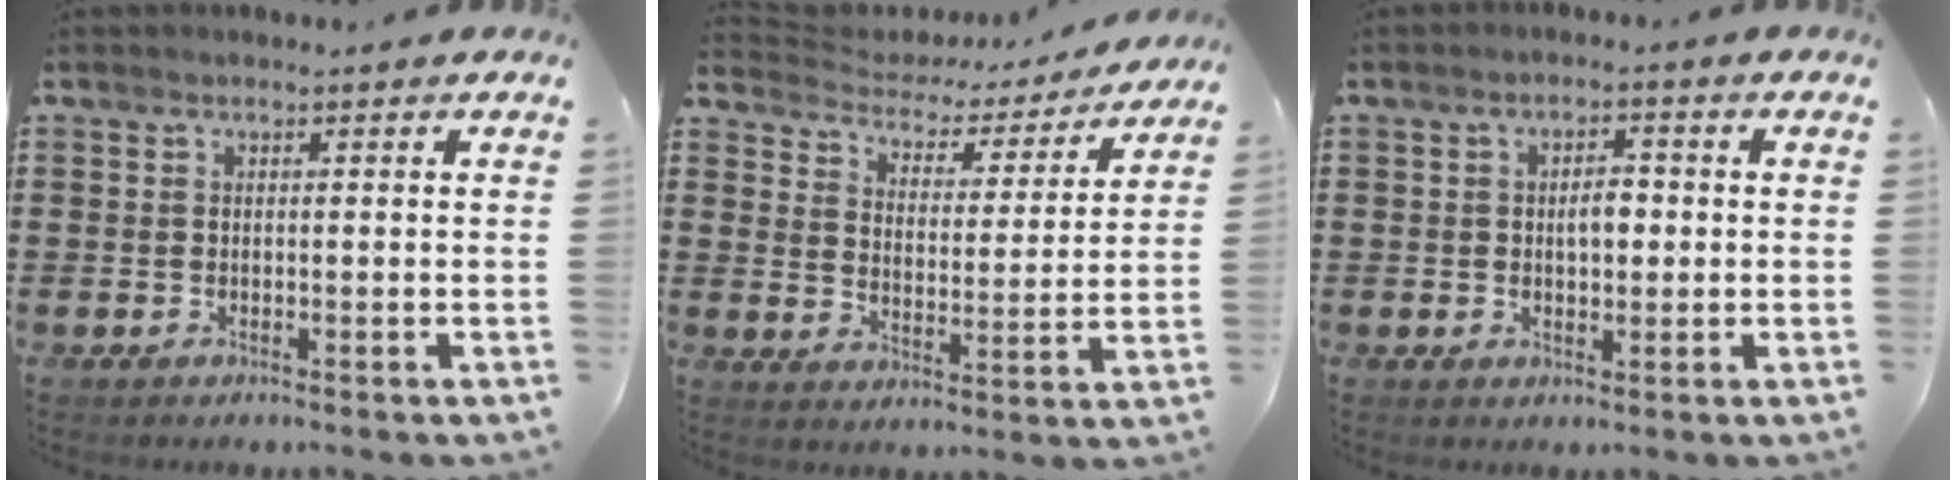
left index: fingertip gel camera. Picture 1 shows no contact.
{"total": 3.3, "force": [3.2, 0.8, 0.2], "torque": [-0.030, -0.027, 0.046]}
{"total": 3.5, "force": [0.1, 1.7, 3.0], "torque": [-0.044, 0.000, -0.006]}